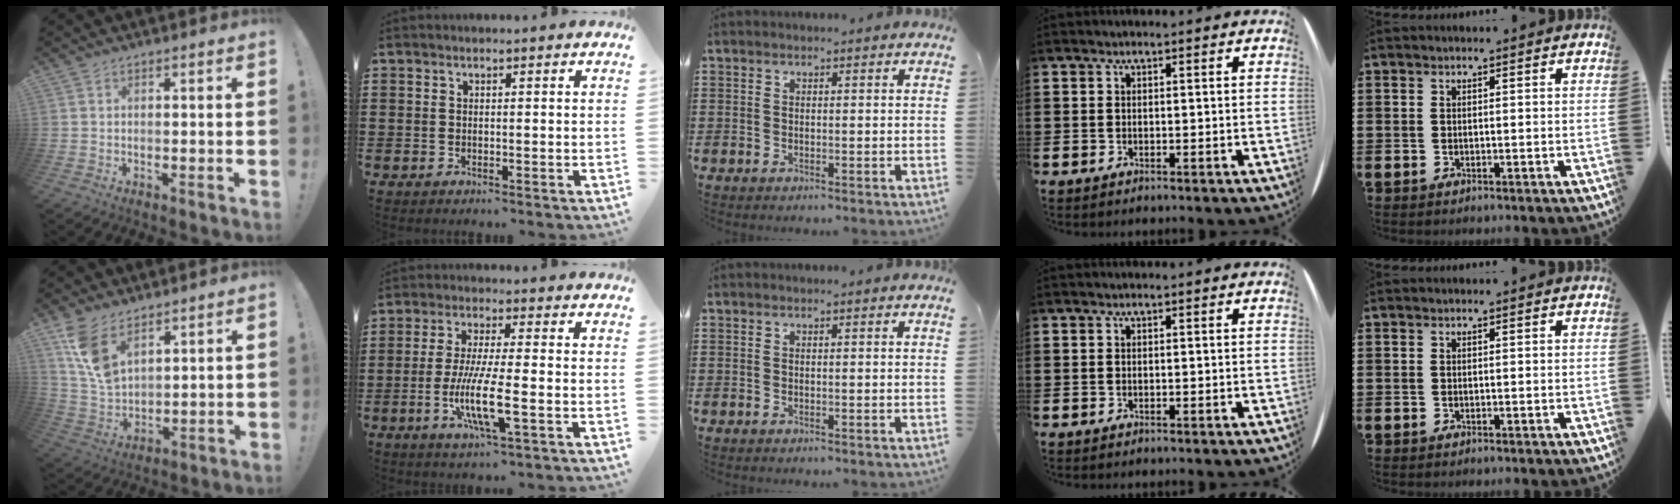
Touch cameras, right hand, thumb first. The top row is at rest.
{"thumb": {"total": 11.2, "force": [7.0, 6.0, 6.3], "torque": [-0.113, -0.036, 0.136]}, "index": {"total": 9.2, "force": [-2.8, 1.2, 8.7], "torque": [-0.178, -0.018, -0.055]}}